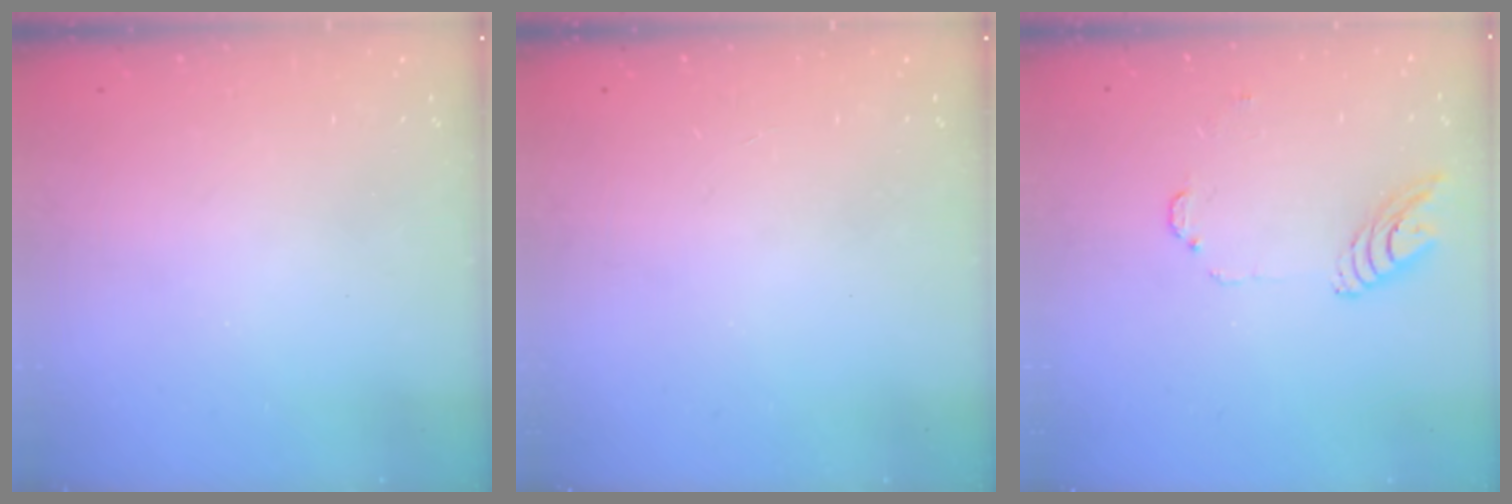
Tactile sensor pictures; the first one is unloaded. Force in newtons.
{"total": 0.0}
{"total": 8.9, "press": 8.9, "slide": 1.0}